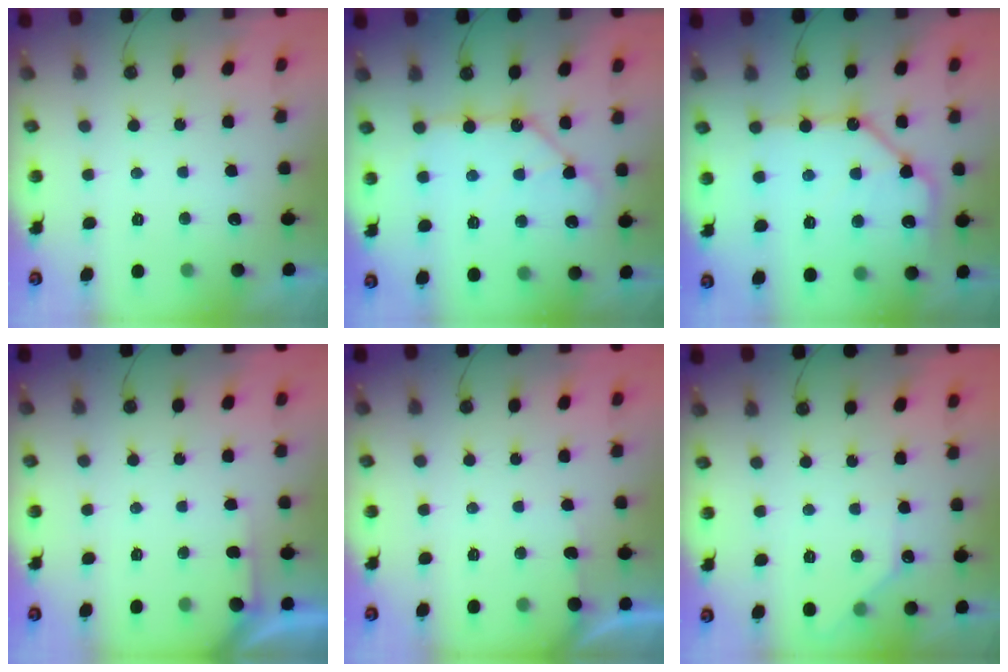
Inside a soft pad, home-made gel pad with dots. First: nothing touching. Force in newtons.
{"total": 9.9, "press": 9.9, "slide": 1.1}
{"total": 13.9, "press": 13.8, "slide": 1.5}
{"total": 1.5, "press": 1.5, "slide": 0.2}
{"total": 2.5, "press": 2.5, "slide": 0.4}
{"total": 4.5, "press": 4.4, "slide": 0.6}